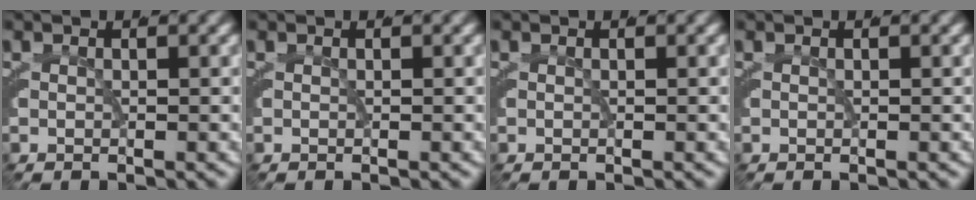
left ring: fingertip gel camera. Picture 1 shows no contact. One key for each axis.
{"total": 0.0}
{"total": 0.0}
{"total": 0.0}